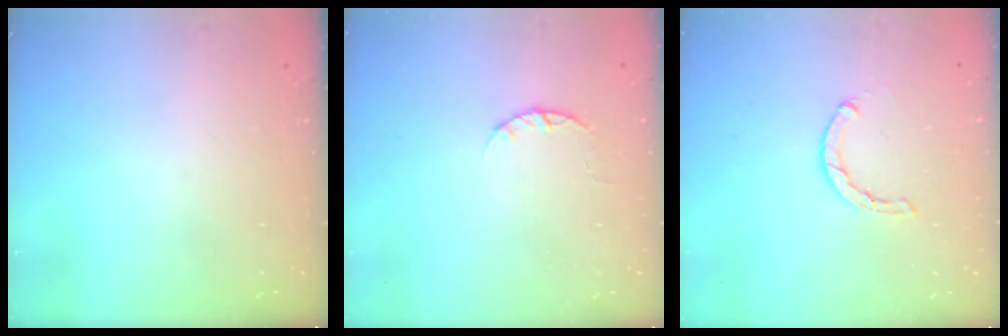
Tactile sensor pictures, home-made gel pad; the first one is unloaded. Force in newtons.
{"total": 2.4, "press": 2.4, "slide": 0.4}
{"total": 1.7, "press": 1.6, "slide": 0.3}